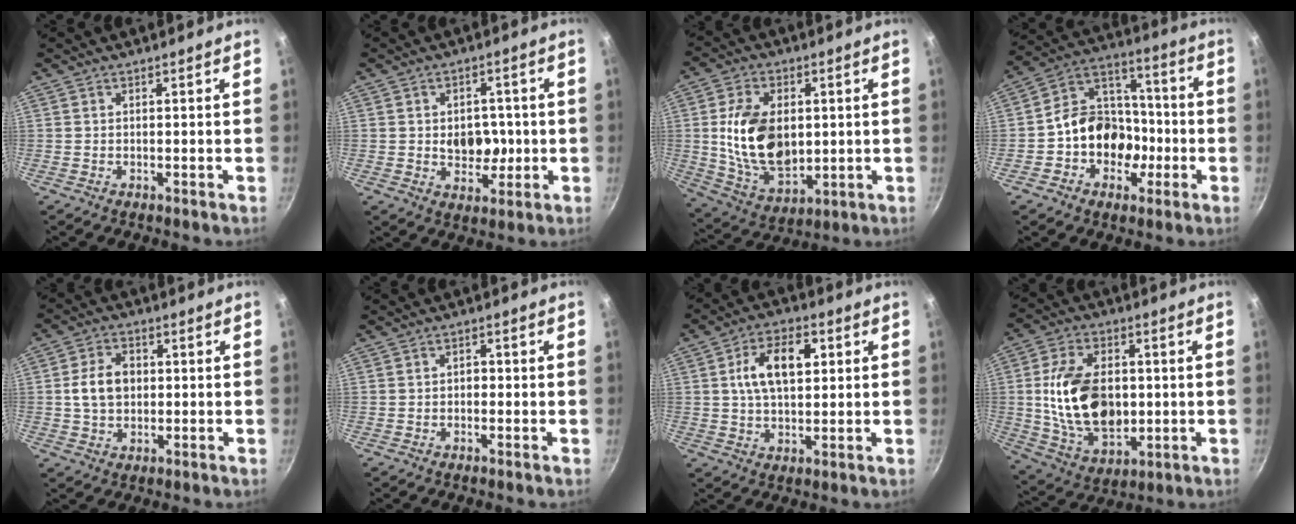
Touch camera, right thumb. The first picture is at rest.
{"total": 7.1, "force": [-0.1, 5.3, 4.8], "torque": [-0.029, 0.002, 0.006]}
{"total": 16.7, "force": [1.4, 10.5, 12.9], "torque": [-0.209, -0.015, 0.039]}
{"total": 14.4, "force": [-3.0, 11.5, 8.2], "torque": [-0.085, 0.049, -0.056]}
{"total": 7.8, "force": [0.4, 5.7, 5.2], "torque": [-0.080, 0.010, 0.007]}
{"total": 1.7, "force": [-0.3, 1.3, 1.1], "torque": [-0.007, 0.008, -0.009]}
{"total": 11.0, "force": [2.5, 6.2, 8.8], "torque": [-0.140, 0.007, 0.040]}
{"total": 18.5, "force": [0.5, 11.8, 14.2], "torque": [-0.234, -0.006, 0.021]}